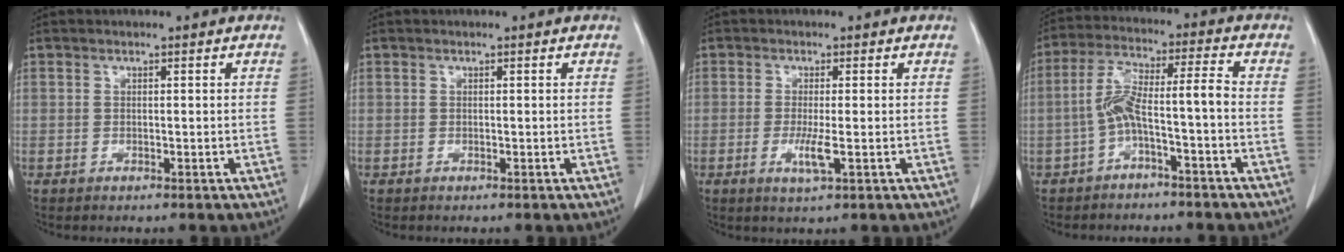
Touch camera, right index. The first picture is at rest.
{"total": 0.0}
{"total": 3.3, "force": [-0.8, 0.2, 3.2], "torque": [-0.067, -0.007, -0.012]}
{"total": 7.4, "force": [-2.5, 0.3, 6.9], "torque": [-0.135, 0.037, -0.044]}